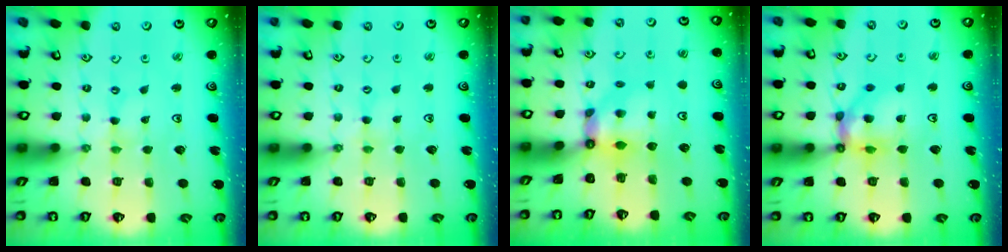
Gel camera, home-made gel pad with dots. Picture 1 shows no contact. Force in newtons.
{"total": 1.6, "press": 1.5, "slide": 0.3}
{"total": 5.9, "press": 5.9, "slide": 0.3}
{"total": 12.2, "press": 12.1, "slide": 1.5}